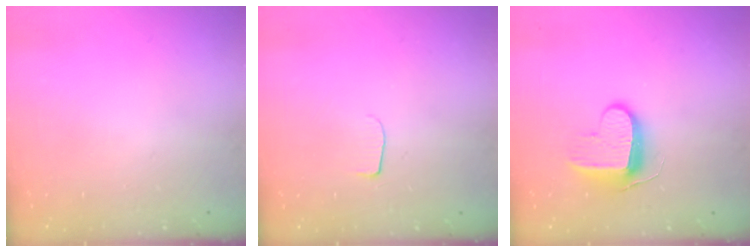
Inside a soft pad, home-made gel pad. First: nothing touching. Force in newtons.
{"total": 5.1, "press": 5.0, "slide": 0.6}
{"total": 9.2, "press": 9.2, "slide": 0.9}